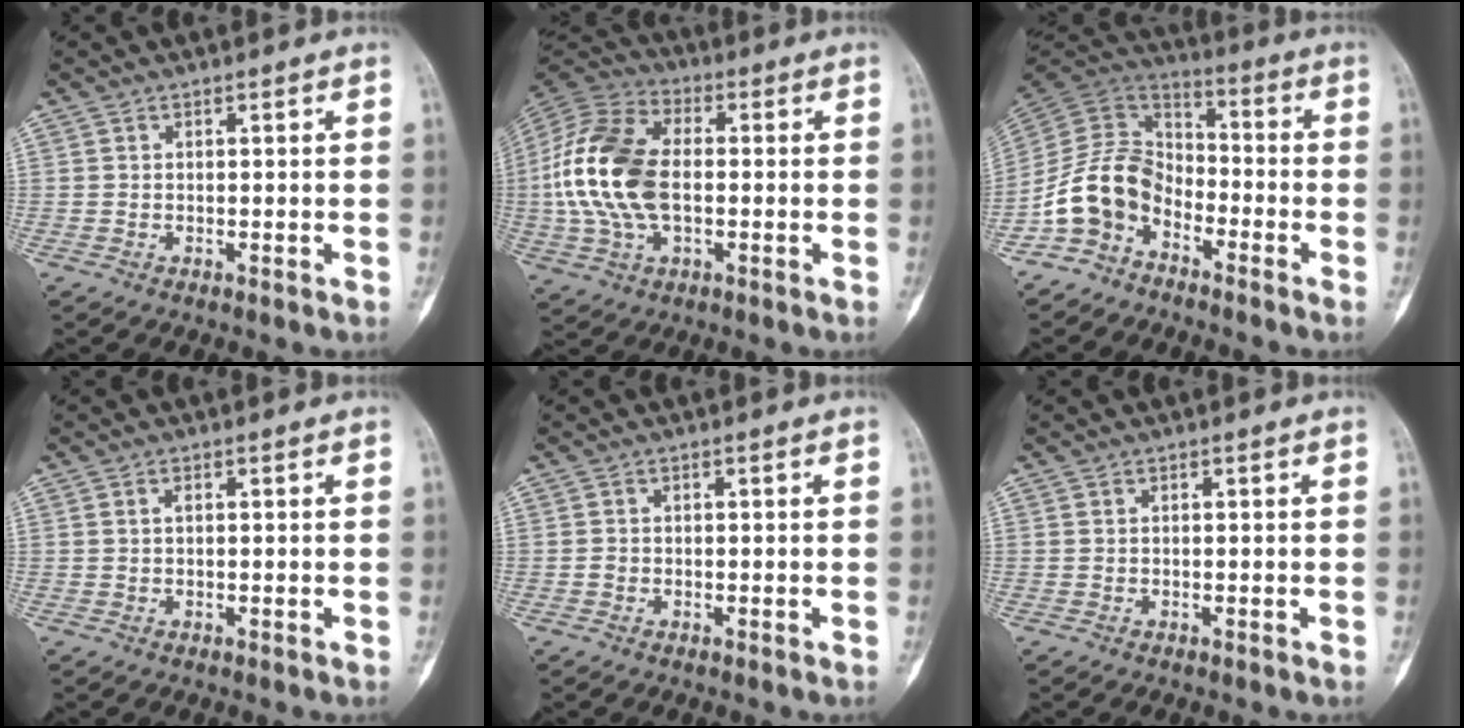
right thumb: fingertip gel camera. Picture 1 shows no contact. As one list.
[{"total": 18.3, "force": [-0.7, 11.1, 14.6], "torque": [-0.305, 0.019, -0.016]}, {"total": 11.9, "force": [-6.5, 8.1, 5.7], "torque": [-0.093, 0.070, -0.144]}, {"total": 0.7, "force": [0.2, 0.4, 0.6], "torque": [-0.013, 0.001, 0.002]}, {"total": 0.7, "force": [-0.2, 0.6, 0.2], "torque": [-0.002, 0.003, -0.006]}, {"total": 0.0}]